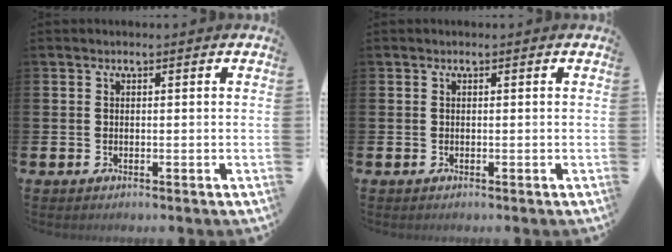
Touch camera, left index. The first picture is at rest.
{"total": 0.0}